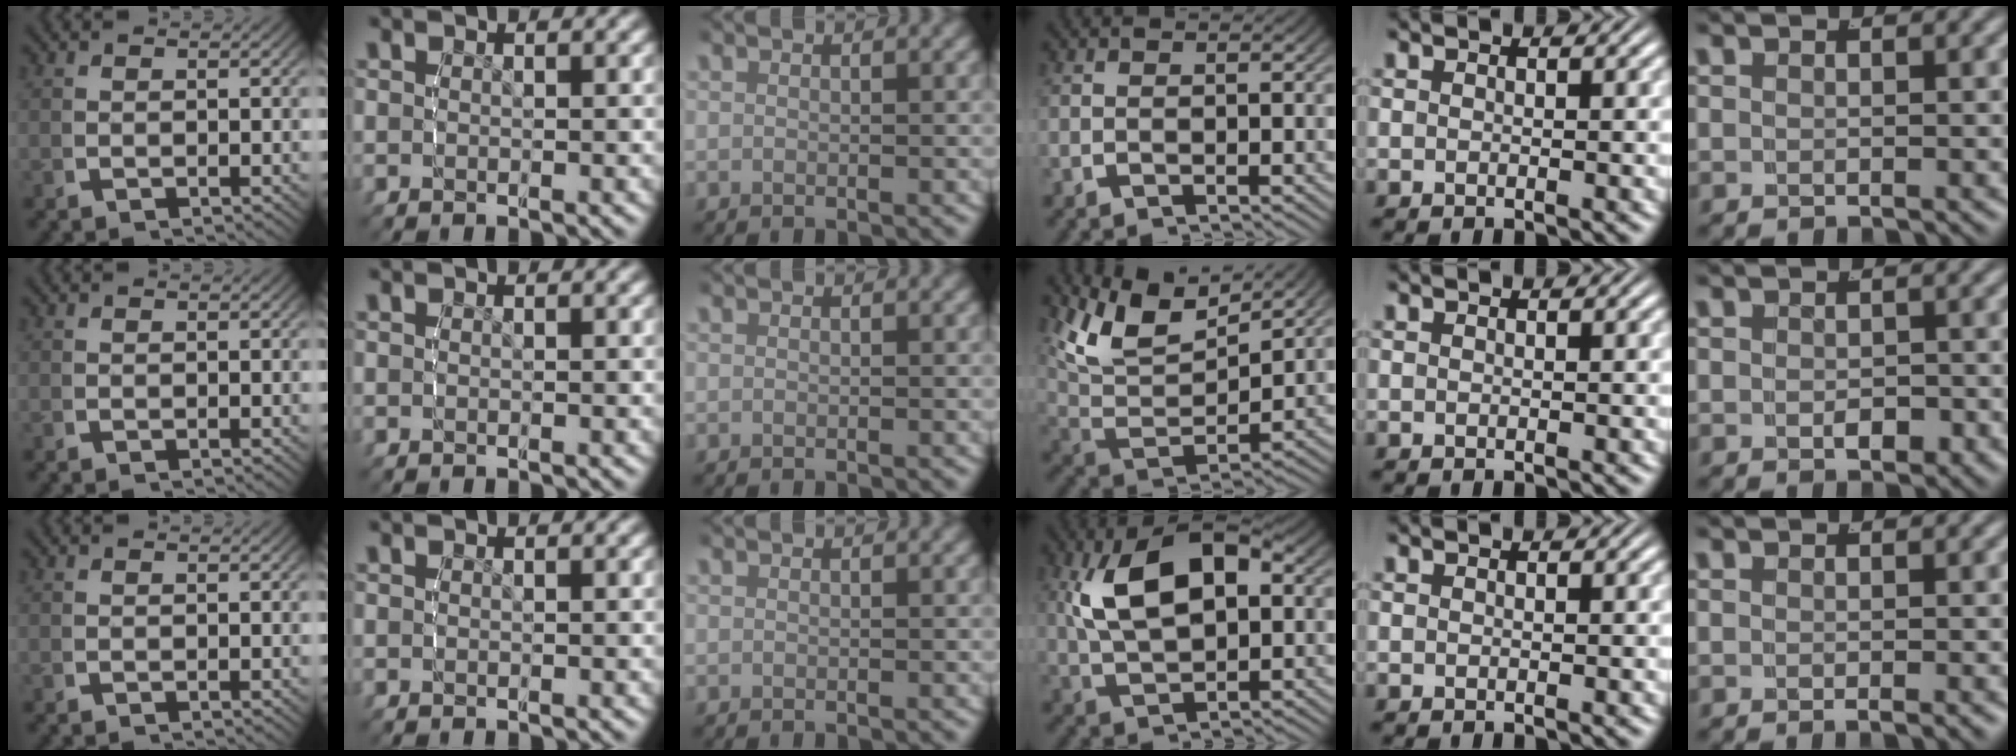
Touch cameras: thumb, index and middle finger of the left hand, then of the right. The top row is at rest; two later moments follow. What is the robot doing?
{"motion": "lift_and_place", "object": "lipstick"}